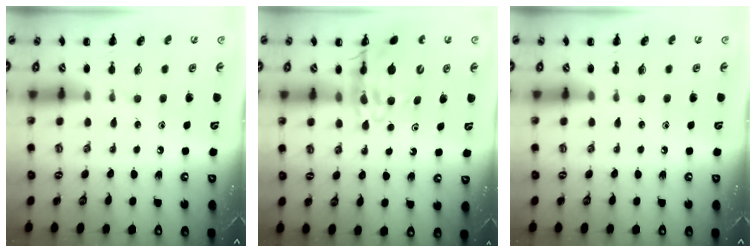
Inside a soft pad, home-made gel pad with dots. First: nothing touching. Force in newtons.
{"total": 12.3, "press": 11.8, "slide": 3.5}
{"total": 0.0}